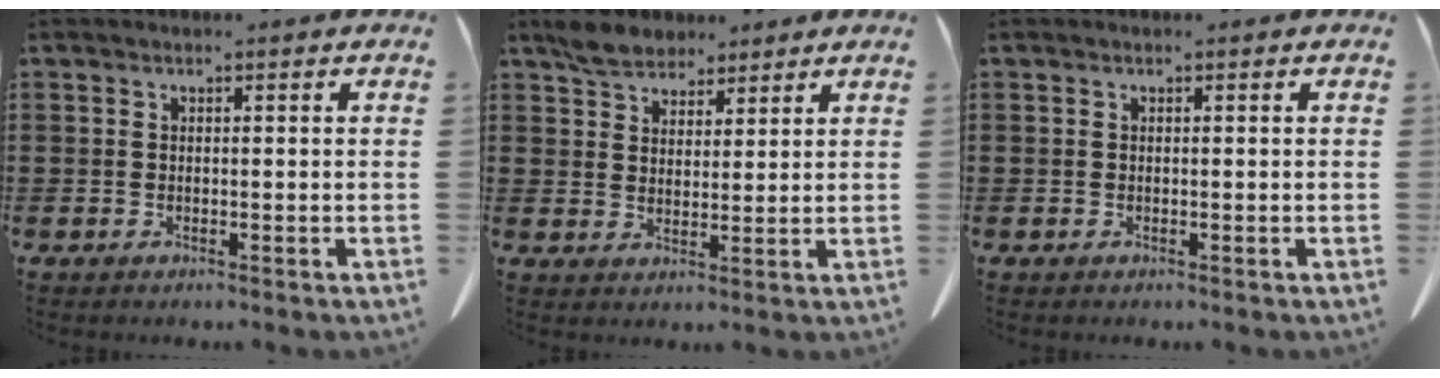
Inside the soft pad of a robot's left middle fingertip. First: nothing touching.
{"total": 4.9, "force": [4.2, 2.4, 1.1], "torque": [-0.037, 0.001, 0.081]}
{"total": 0.0}